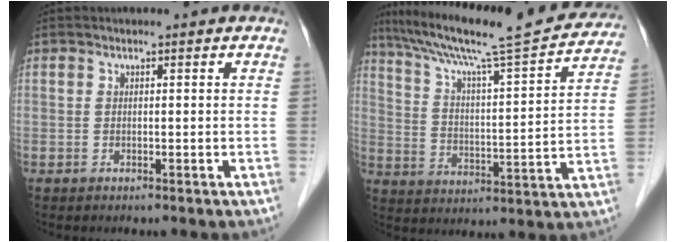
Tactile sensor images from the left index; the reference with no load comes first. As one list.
[{"total": 22.6, "force": [19.9, 1.4, 10.7], "torque": [-0.178, -0.004, 0.282]}]